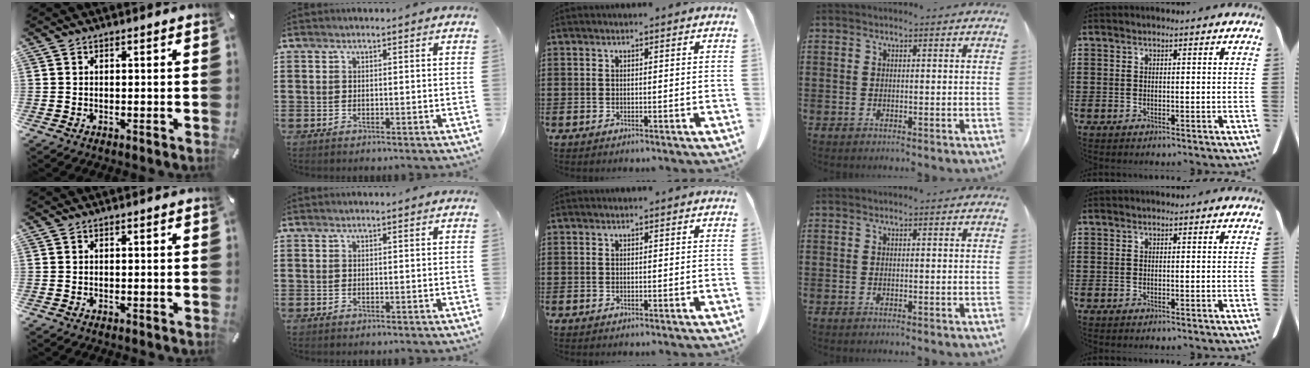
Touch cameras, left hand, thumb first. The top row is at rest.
{}